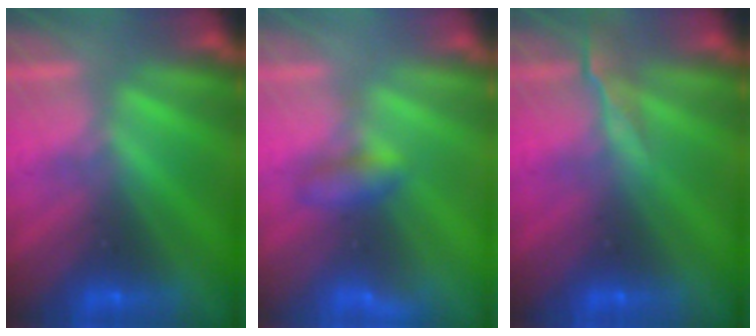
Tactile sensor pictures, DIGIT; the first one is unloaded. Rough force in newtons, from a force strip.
{"total": 2.1}
{"total": 2.5}